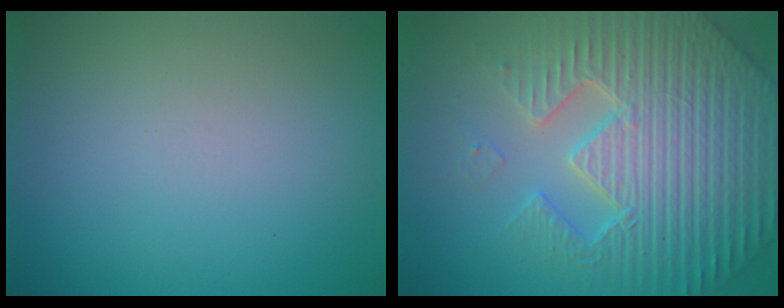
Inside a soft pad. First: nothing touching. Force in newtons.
{"total": 7.7, "press": 7.5, "slide": 1.9}